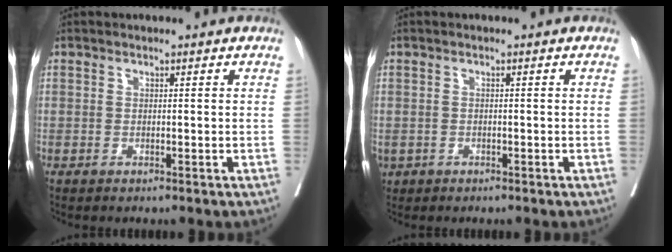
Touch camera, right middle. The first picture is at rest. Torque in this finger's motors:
{"motor_torque": [1.32, -0.82, 1.05, 0.21]}